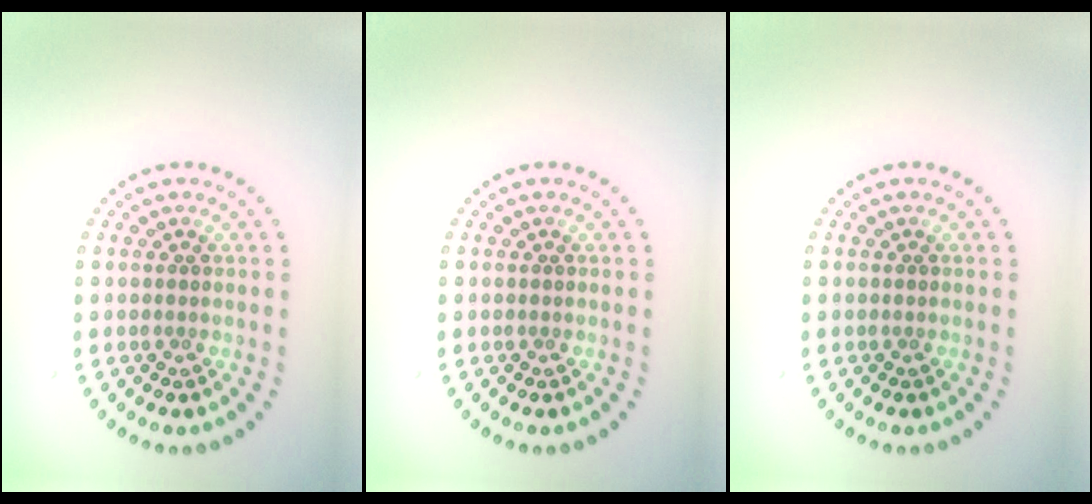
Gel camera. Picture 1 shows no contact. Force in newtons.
{"total": 0.0}
{"total": 0.0}